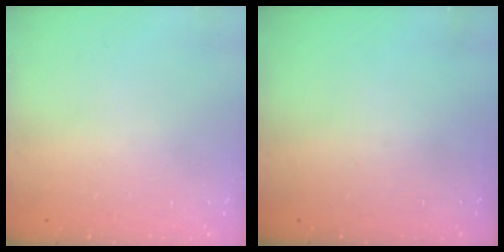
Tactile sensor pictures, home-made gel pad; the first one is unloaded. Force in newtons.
{"total": 0.0}